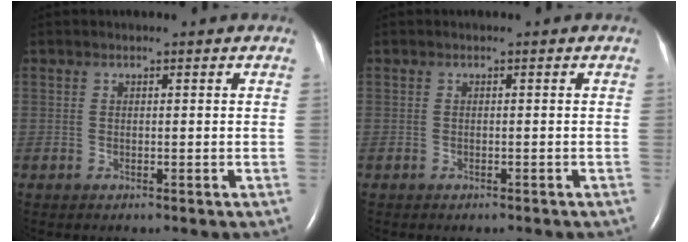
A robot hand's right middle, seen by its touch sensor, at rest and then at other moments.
{"total": 1.2, "force": [-1.1, 0.4, 0.4], "torque": [-0.012, -0.003, -0.011]}